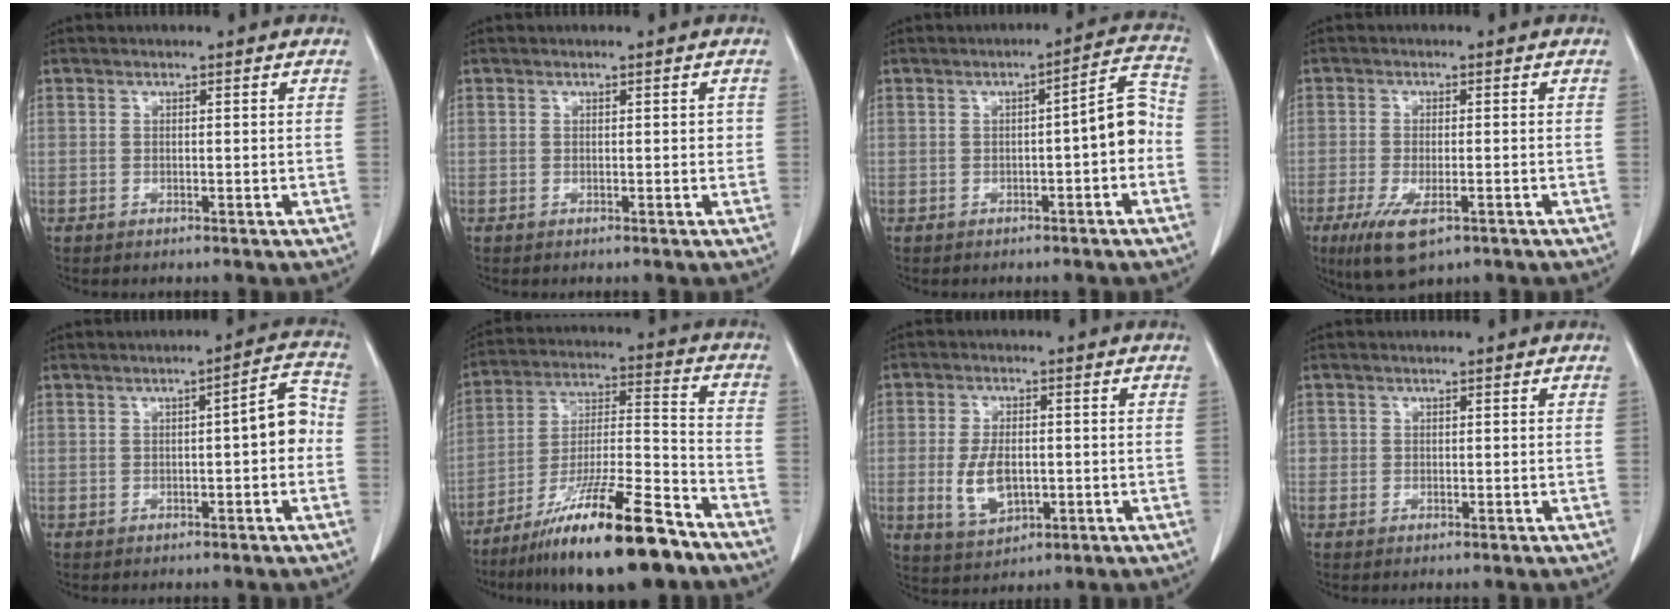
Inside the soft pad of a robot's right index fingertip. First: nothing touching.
{"total": 0.7, "force": [0.1, 0.5, 0.6], "torque": [-0.006, 0.004, 0.004]}
{"total": 6.0, "force": [-1.2, 1.0, 5.8], "torque": [-0.069, 0.025, -0.020]}
{"total": 7.4, "force": [-4.0, 2.3, 5.7], "torque": [-0.104, -0.019, -0.063]}
{"total": 5.2, "force": [-0.4, 1.1, 5.1], "torque": [-0.059, 0.021, -0.010]}
{"total": 19.6, "force": [-13.9, 2.2, 13.6], "torque": [-0.229, -0.019, -0.243]}
{"total": 6.8, "force": [-1.2, 3.6, 5.6], "torque": [-0.117, -0.002, -0.011]}
{"total": 0.9, "force": [-0.1, 0.8, 0.1], "torque": [0.008, 0.005, -0.003]}